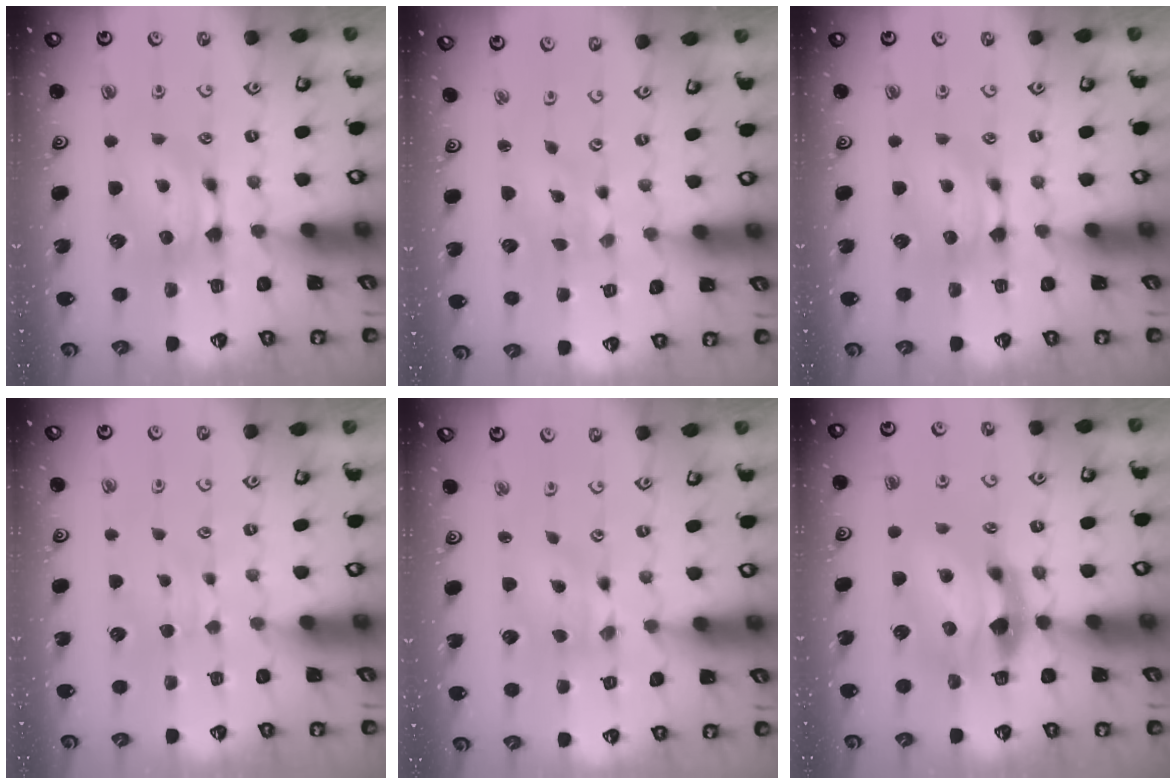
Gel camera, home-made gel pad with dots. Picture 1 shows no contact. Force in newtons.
{"total": 5.9, "press": 5.8, "slide": 0.7}
{"total": 0.0}
{"total": 2.1, "press": 2.1, "slide": 0.4}
{"total": 1.0, "press": 0.2, "slide": 0.9}
{"total": 5.6, "press": 5.2, "slide": 2.0}